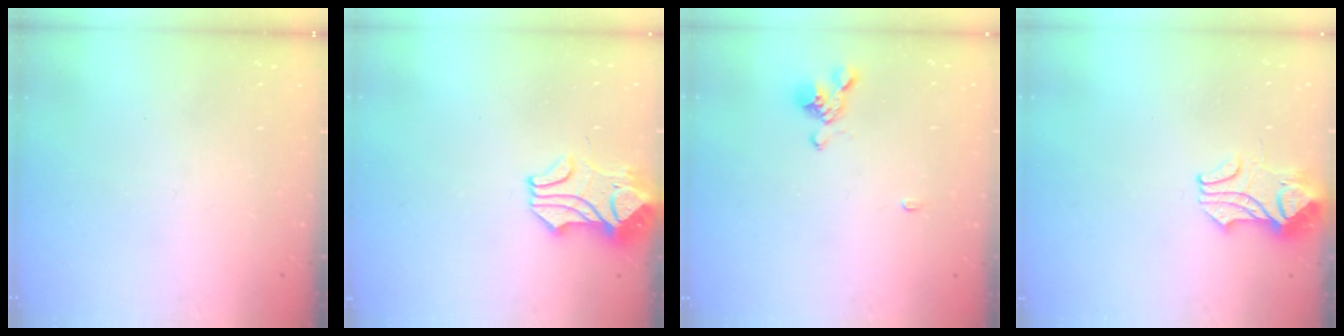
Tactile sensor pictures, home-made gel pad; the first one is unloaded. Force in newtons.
{"total": 2.5, "press": 2.2, "slide": 1.1}
{"total": 1.7, "press": 1.5, "slide": 0.9}
{"total": 2.1, "press": 1.9, "slide": 0.9}